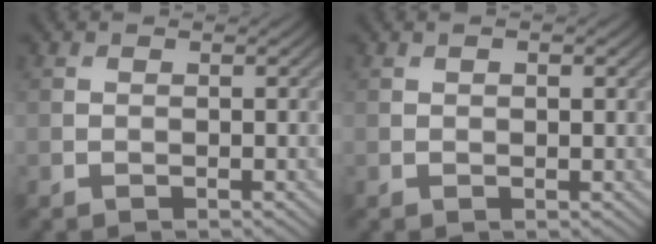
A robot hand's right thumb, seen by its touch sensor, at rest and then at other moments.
{"total": 1.4, "force": [0.6, 0.5, 1.1], "torque": [-0.019, 0.000, 0.011]}